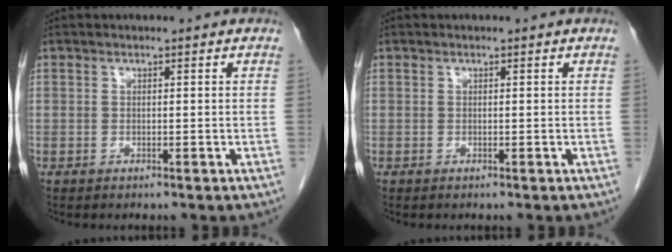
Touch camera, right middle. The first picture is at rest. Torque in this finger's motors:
{"motor_torque": [-0.19, 0.01, -0.03, 0.00]}